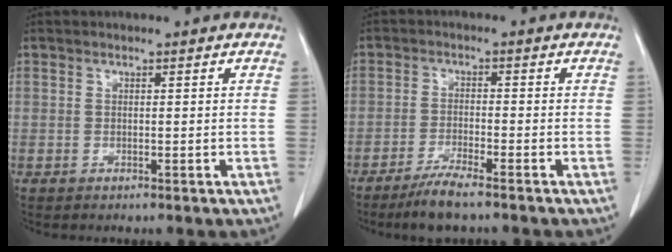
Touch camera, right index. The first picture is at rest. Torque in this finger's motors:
{"motor_torque": [0.28, -0.25, 0.18, 0.04]}